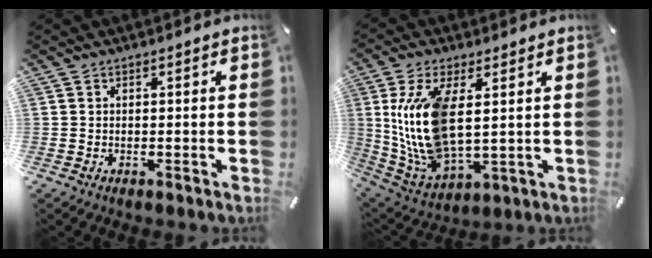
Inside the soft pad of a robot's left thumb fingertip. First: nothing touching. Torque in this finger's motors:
{"motor_torque": [1.08, 1.34, 1.91, -0.85, 0.36]}